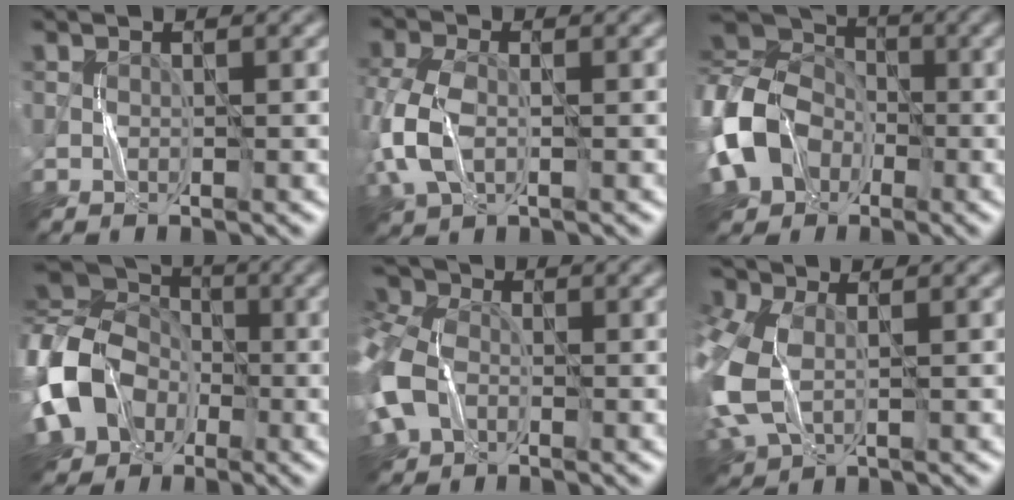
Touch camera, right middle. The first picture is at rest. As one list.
[{"total": 5.7, "force": [-1.0, 3.7, 4.2], "torque": [-0.117, 0.003, -0.026]}, {"total": 11.6, "force": [-3.1, 9.6, 5.6], "torque": [-0.131, -0.014, -0.083]}, {"total": 13.5, "force": [-3.4, 11.3, 6.5], "torque": [-0.152, -0.011, -0.090]}, {"total": 7.7, "force": [-1.3, 5.6, 5.0], "torque": [-0.137, 0.003, -0.043]}, {"total": 8.7, "force": [-0.4, 6.1, 6.2], "torque": [-0.190, -0.010, -0.007]}]